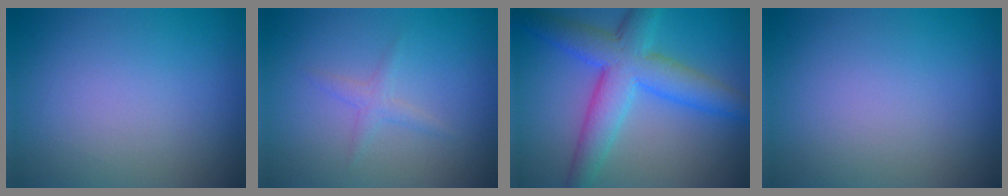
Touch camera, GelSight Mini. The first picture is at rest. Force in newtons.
{"total": 1.2, "press": 1.2, "slide": 0.0}
{"total": 7.6, "press": 7.6, "slide": 0.1}
{"total": 0.0}